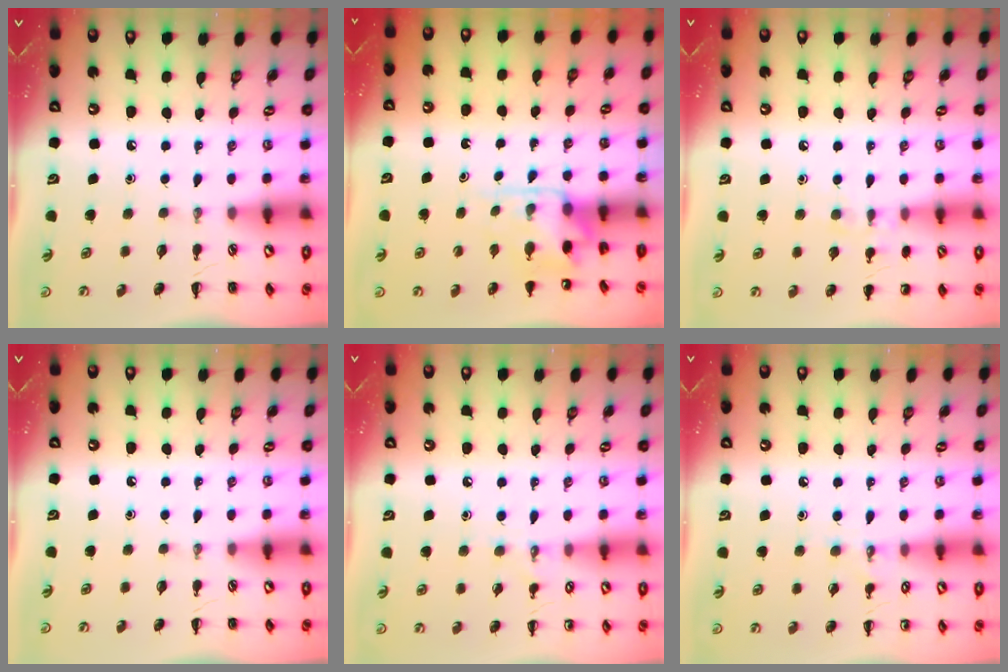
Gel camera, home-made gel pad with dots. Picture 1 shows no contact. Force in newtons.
{"total": 5.7, "press": 5.6, "slide": 0.9}
{"total": 6.8, "press": 6.5, "slide": 2.1}
{"total": 0.0}
{"total": 6.2, "press": 6.0, "slide": 1.8}
{"total": 6.2, "press": 6.0, "slide": 1.8}